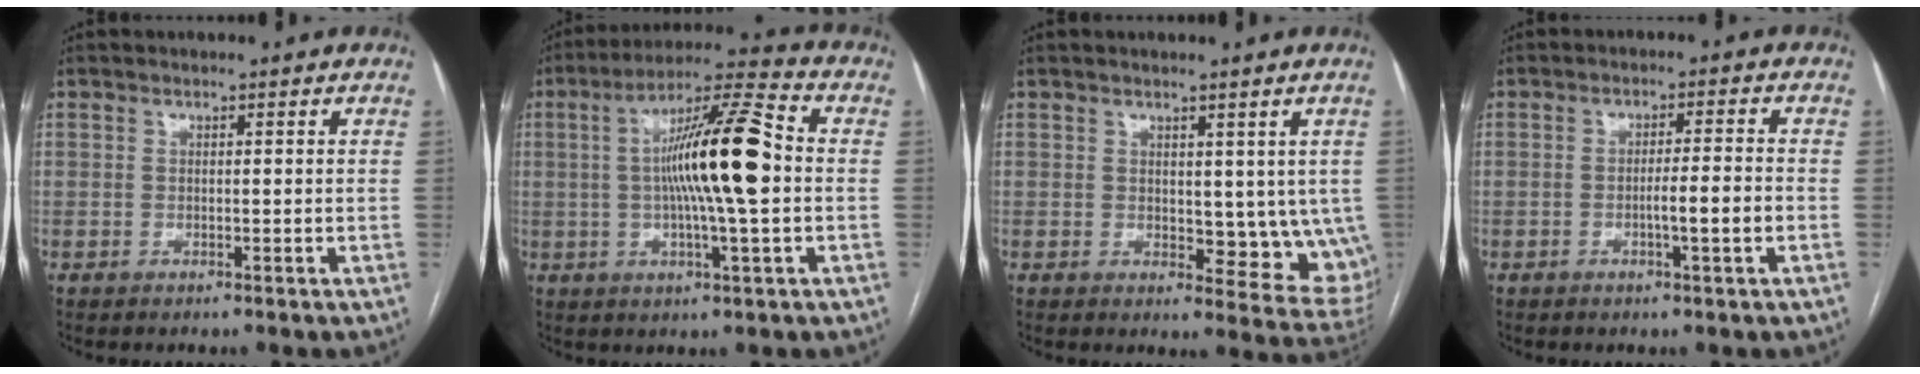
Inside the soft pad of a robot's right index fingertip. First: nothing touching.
{"total": 14.9, "force": [0.4, 1.1, 14.9], "torque": [-0.259, 0.016, -0.001]}
{"total": 10.6, "force": [0.9, 5.1, 9.2], "torque": [-0.096, -0.016, 0.021]}
{"total": 4.6, "force": [-1.4, -0.1, 4.4], "torque": [-0.067, 0.000, -0.021]}